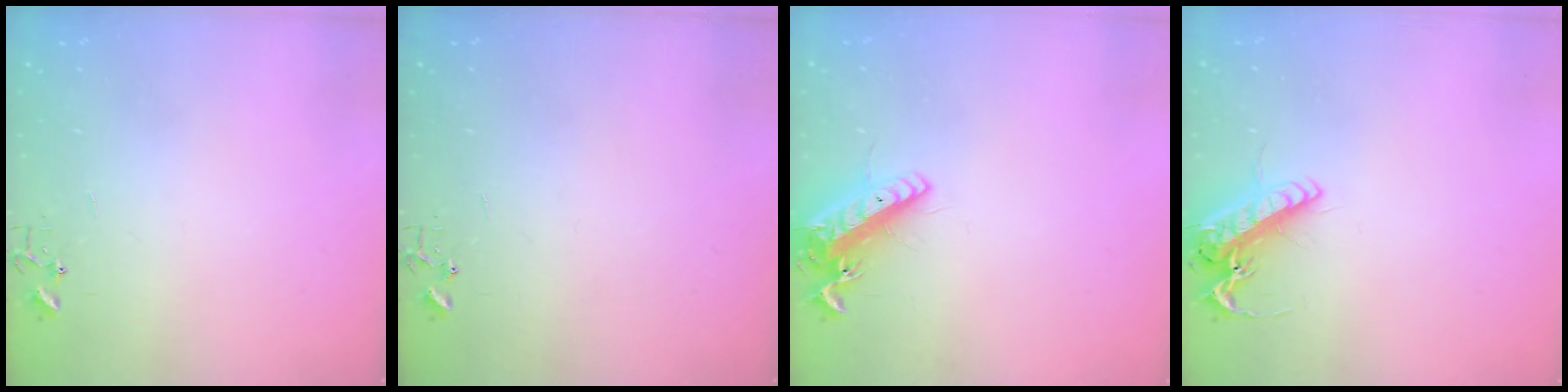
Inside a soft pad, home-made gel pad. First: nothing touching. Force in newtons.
{"total": 0.0}
{"total": 14.1, "press": 13.9, "slide": 2.4}
{"total": 13.8, "press": 13.6, "slide": 2.4}